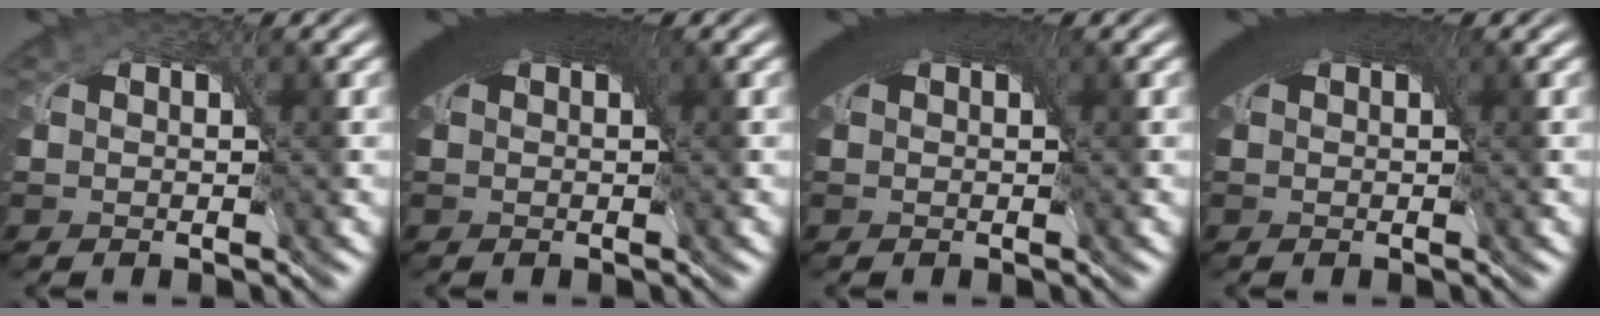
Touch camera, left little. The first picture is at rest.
{"total": 9.2, "force": [3.2, 4.5, 7.4], "torque": [-0.114, 0.021, 0.035]}
{"total": 7.7, "force": [3.0, 3.8, 6.0], "torque": [-0.095, 0.017, 0.032]}
{"total": 7.8, "force": [3.0, 3.8, 6.1], "torque": [-0.096, 0.018, 0.032]}